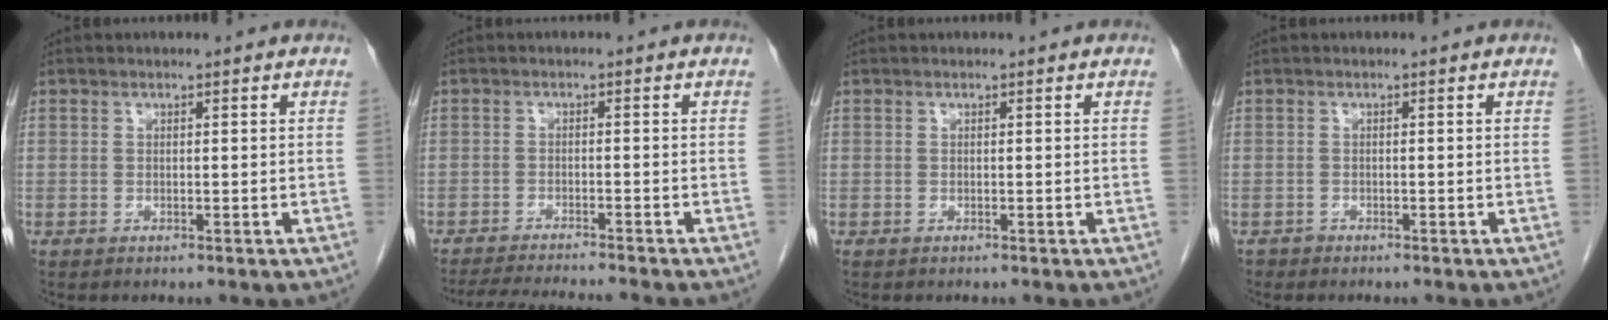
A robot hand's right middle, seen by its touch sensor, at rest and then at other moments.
{"total": 8.7, "force": [-8.1, -0.8, 3.2], "torque": [-0.042, -0.014, -0.127]}
{"total": 0.0}
{"total": 0.6, "force": [-0.5, 0.3, -0.1], "torque": [-0.005, 0.001, -0.011]}